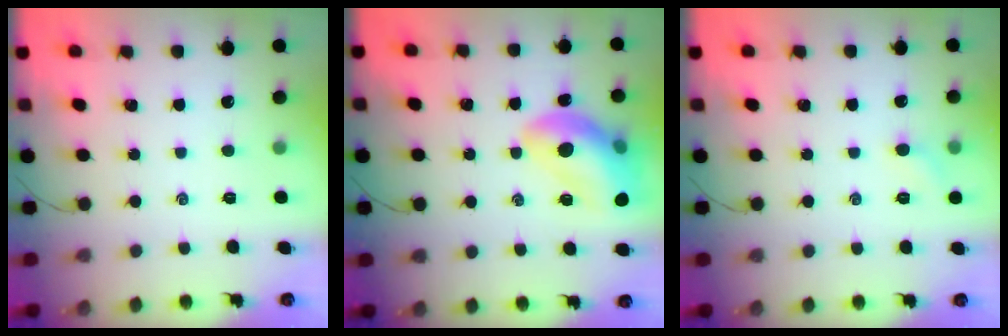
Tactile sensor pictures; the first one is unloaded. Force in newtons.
{"total": 17.3, "press": 17.1, "slide": 2.7}
{"total": 4.4, "press": 4.2, "slide": 1.3}